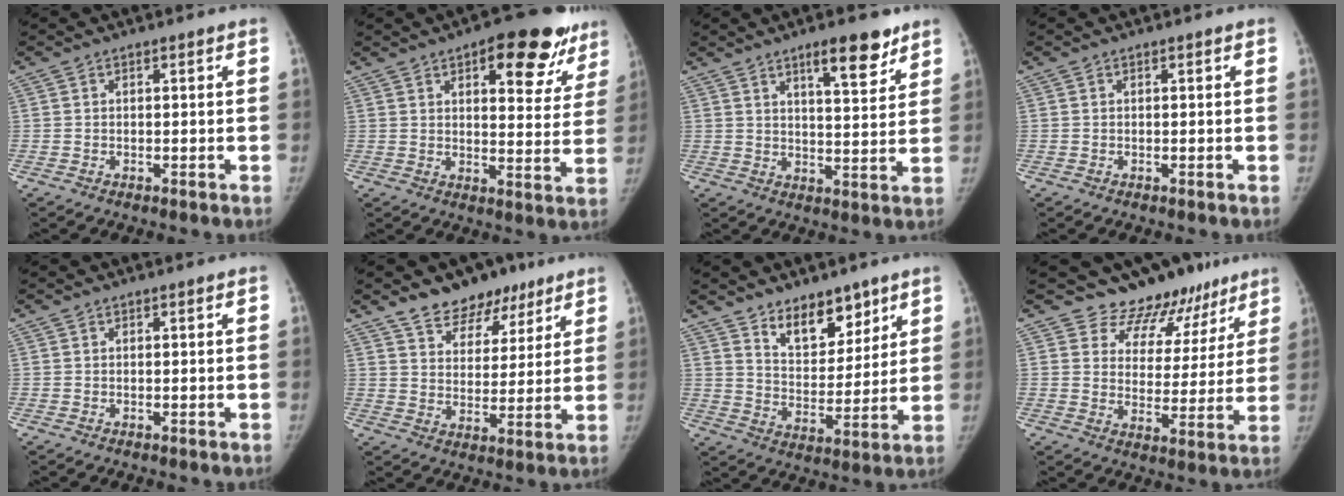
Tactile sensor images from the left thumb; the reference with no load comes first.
{"total": 17.7, "force": [10.2, 7.4, 12.4], "torque": [-0.096, -0.036, 0.130]}
{"total": 9.3, "force": [6.2, 2.6, 6.4], "torque": [-0.074, -0.040, 0.094]}
{"total": 0.0}
{"total": 0.0}
{"total": 11.3, "force": [8.2, 6.8, 3.8], "torque": [-0.007, -0.042, 0.131]}
{"total": 11.0, "force": [7.8, 5.7, 5.2], "torque": [-0.044, -0.060, 0.137]}
{"total": 12.5, "force": [10.7, 6.4, 1.2], "torque": [0.042, -0.082, 0.134]}